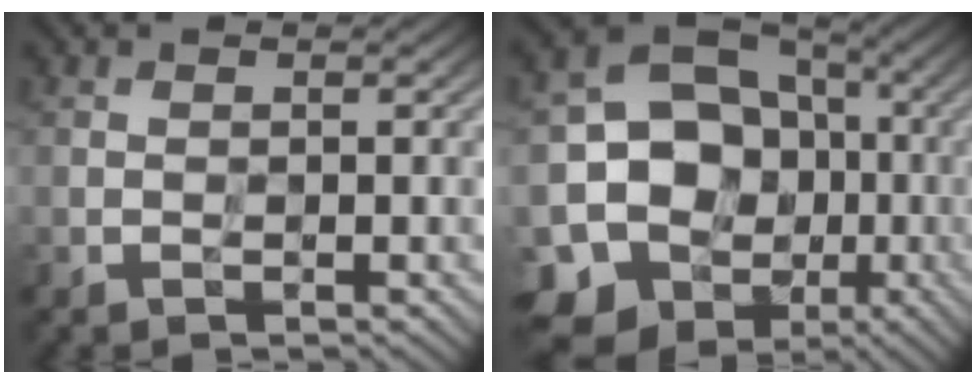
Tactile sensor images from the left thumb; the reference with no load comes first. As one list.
[{"total": 17.3, "force": [-5.1, 14.8, 7.5], "torque": [-0.169, -0.018, -0.091]}]